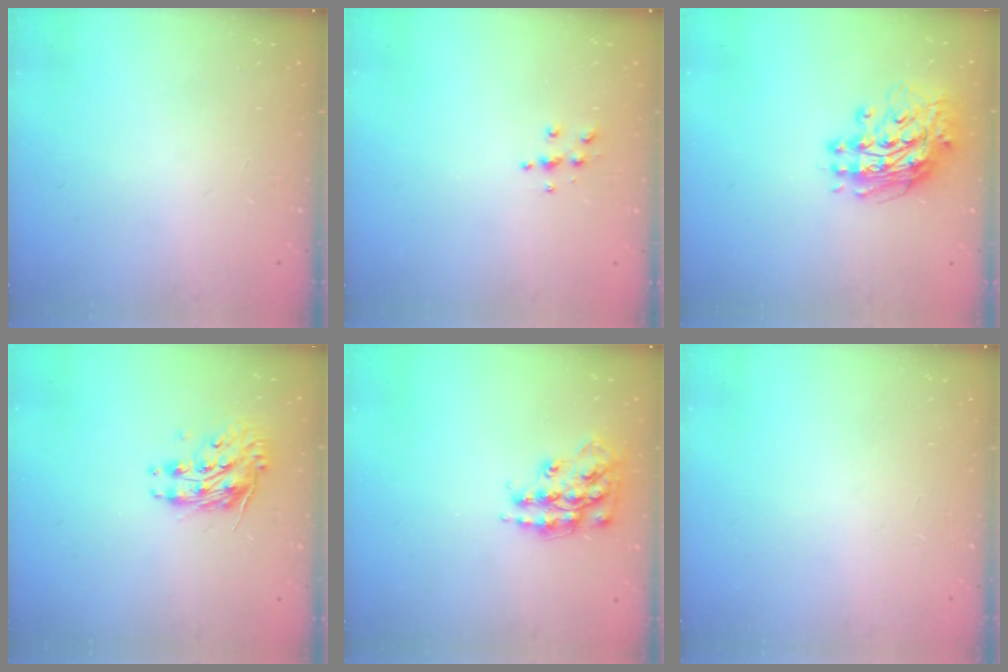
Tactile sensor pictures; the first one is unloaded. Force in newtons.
{"total": 4.9, "press": 4.9, "slide": 0.5}
{"total": 12.2, "press": 12.1, "slide": 1.3}
{"total": 8.9, "press": 8.9, "slide": 0.3}
{"total": 15.3, "press": 15.3, "slide": 1.0}
{"total": 0.0}